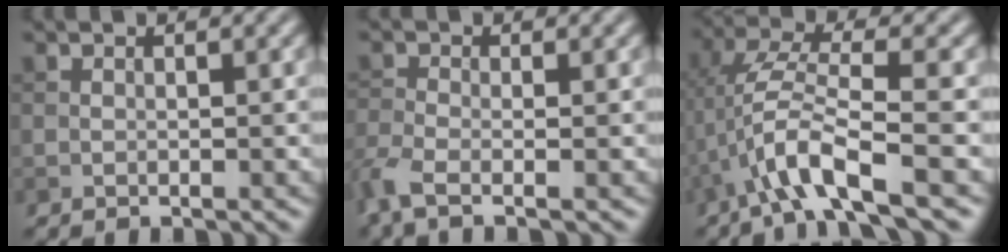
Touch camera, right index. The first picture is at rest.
{"total": 3.3, "force": [-2.1, 1.2, 2.3], "torque": [-0.063, -0.016, -0.055]}
{"total": 5.8, "force": [-2.5, 0.9, 5.2], "torque": [-0.106, 0.012, -0.052]}